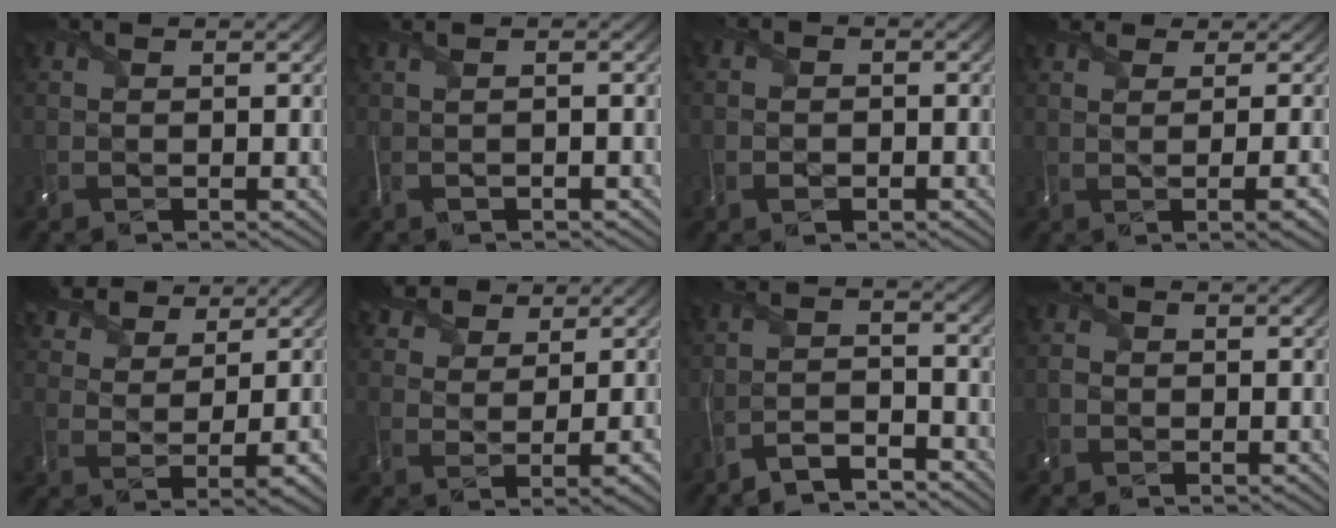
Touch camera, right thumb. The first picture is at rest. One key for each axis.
{"total": 0.8, "fx": -0.4, "fy": -0.2, "fz": 0.7, "tx": -0.006, "ty": 0.004, "tz": -0.021}
{"total": 1.9, "fx": -1.3, "fy": 1.3, "fz": 0.4, "tx": -0.007, "ty": -0.002, "tz": -0.032}
{"total": 5.8, "fx": 2.8, "fy": 1.8, "fz": 4.8, "tx": -0.058, "ty": 0.032, "tz": 0.020}
{"total": 7.0, "fx": 5.4, "fy": 2.8, "fz": 3.5, "tx": -0.080, "ty": 0.014, "tz": 0.091}
{"total": 5.1, "fx": 3.9, "fy": 2.1, "fz": 2.4, "tx": -0.049, "ty": 0.008, "tz": 0.069}
{"total": 4.5, "fx": -4.5, "fy": 0.0, "fz": 0.9, "tx": -0.012, "ty": 0.003, "tz": -0.094}
{"total": 1.1, "fx": -0.8, "fy": 0.8, "fz": 0.0, "tx": -0.001, "ty": -0.003, "tz": -0.020}